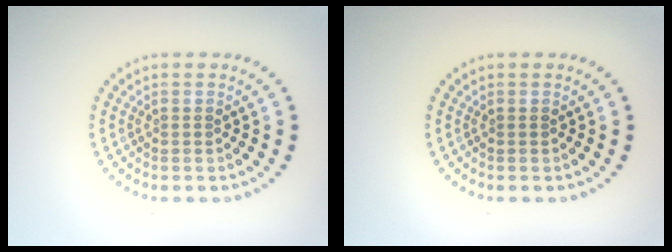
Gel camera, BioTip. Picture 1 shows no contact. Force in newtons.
{"total": 0.0}